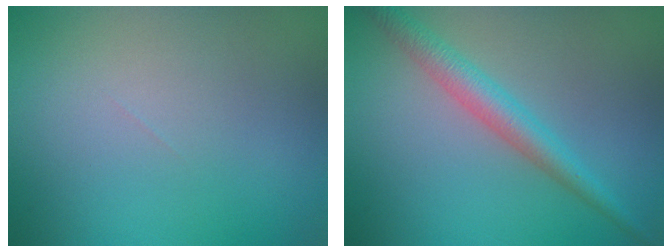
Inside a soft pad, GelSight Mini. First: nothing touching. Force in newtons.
{"total": 3.3, "press": 3.3, "slide": 0.1}